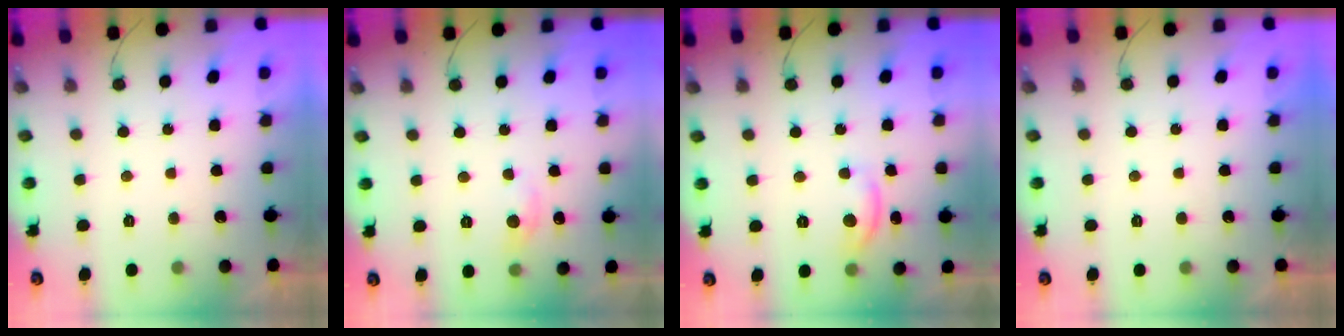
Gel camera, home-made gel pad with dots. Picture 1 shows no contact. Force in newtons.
{"total": 5.0, "press": 4.9, "slide": 0.6}
{"total": 5.6, "press": 5.6, "slide": 0.5}
{"total": 0.0}